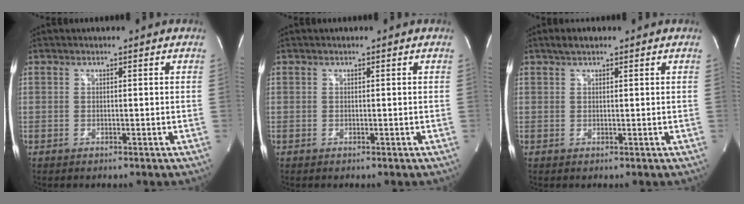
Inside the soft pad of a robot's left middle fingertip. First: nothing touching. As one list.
[{"total": 0.0}, {"total": 2.2, "force": [1.6, 0.7, 1.3], "torque": [-0.027, 0.015, 0.028]}]